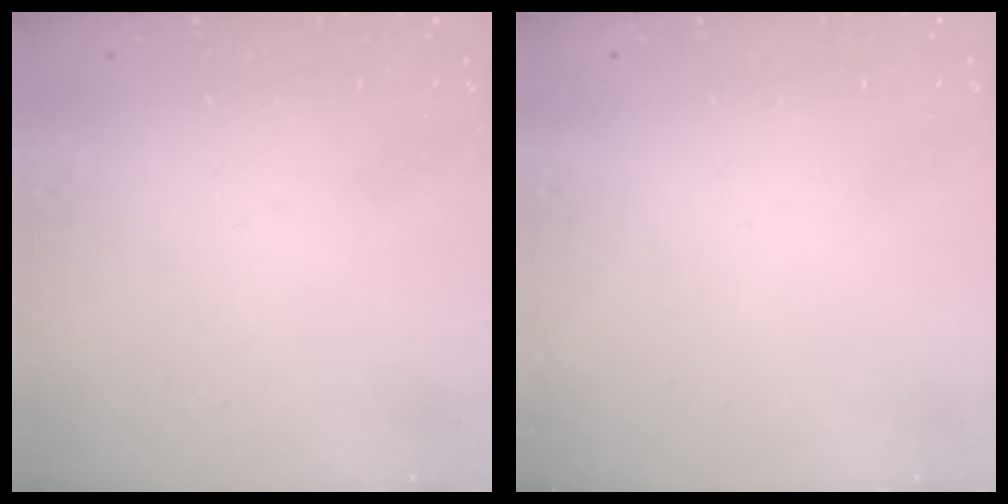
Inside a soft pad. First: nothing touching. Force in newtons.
{"total": 0.0}